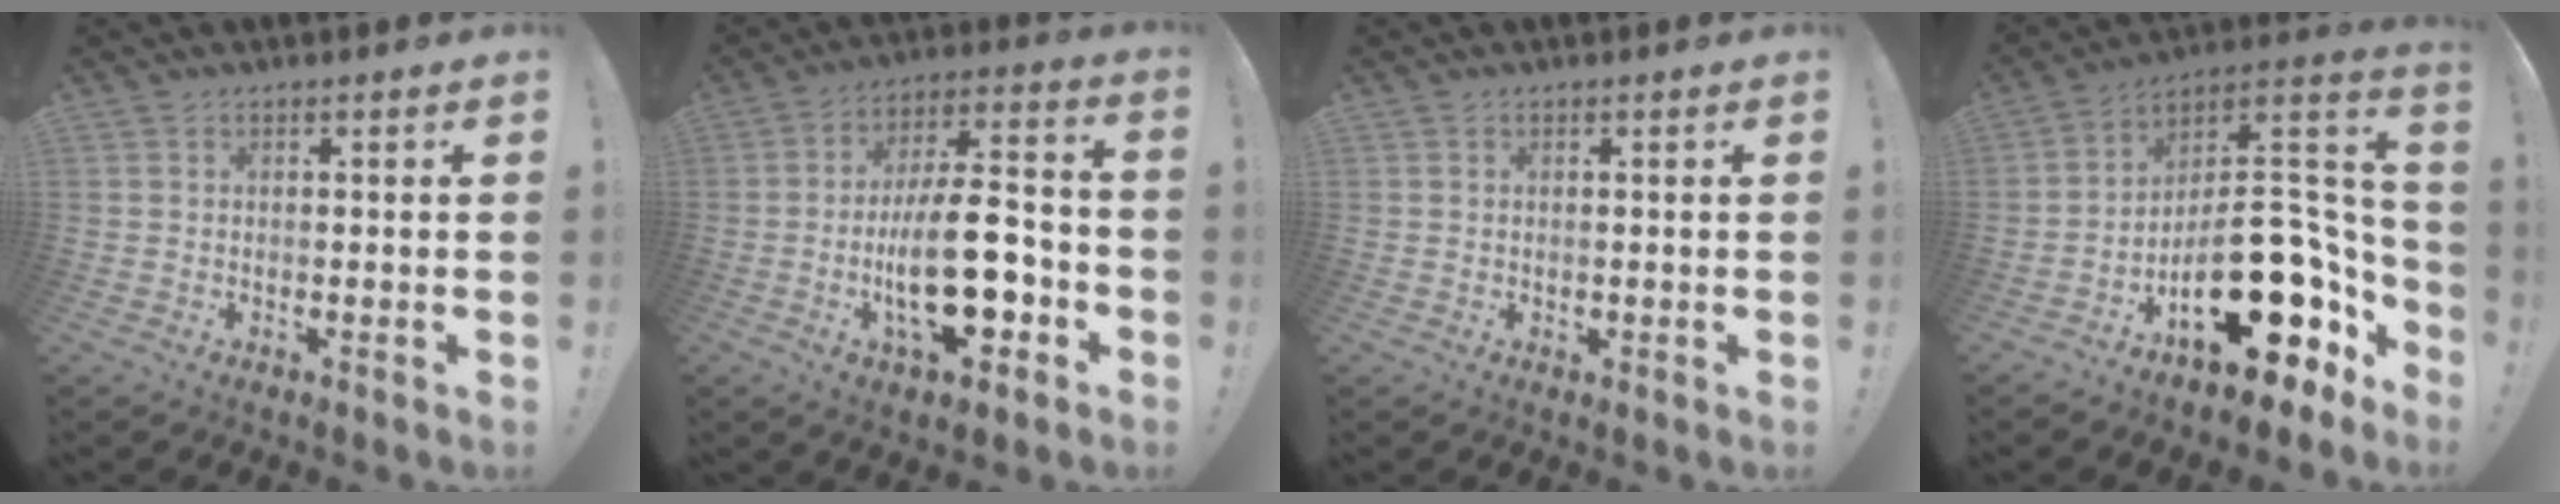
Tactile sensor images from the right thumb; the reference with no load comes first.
{"total": 20.2, "force": [-5.7, 8.4, 17.5], "torque": [-0.293, 0.024, -0.090]}
{"total": 0.6, "force": [0.2, 0.5, 0.1], "torque": [0.003, 0.000, 0.003]}
{"total": 23.2, "force": [-8.1, 12.6, 17.7], "torque": [-0.245, 0.046, -0.108]}